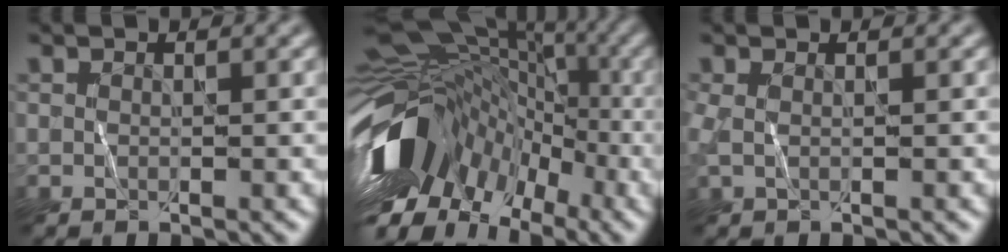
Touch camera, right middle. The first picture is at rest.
{"total": 14.6, "force": [-4.6, 9.9, 9.8], "torque": [-0.187, 0.010, -0.082]}
{"total": 1.3, "force": [0.1, 0.7, 1.1], "torque": [-0.033, 0.000, -0.001]}